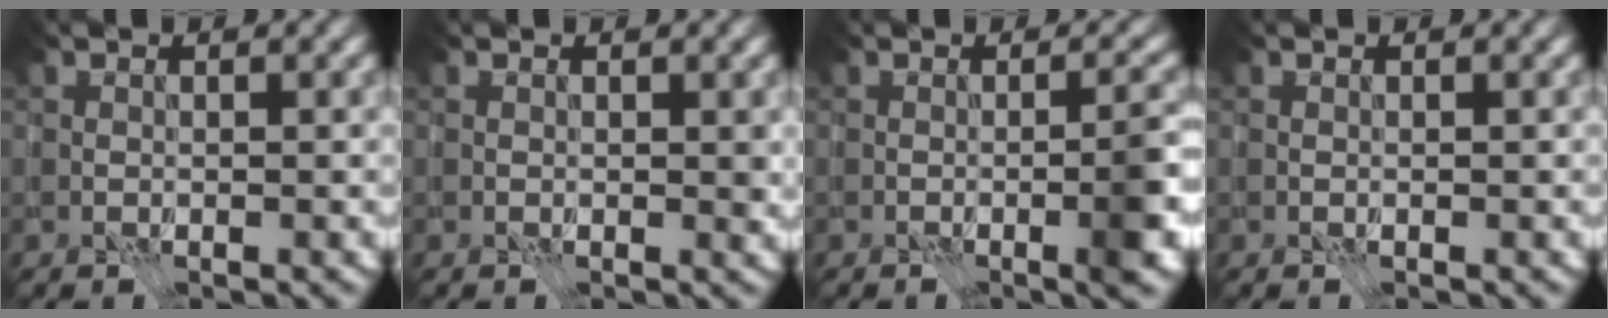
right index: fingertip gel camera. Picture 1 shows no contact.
{"total": 0.6, "force": [0.2, 0.3, 0.5], "torque": [-0.002, -0.001, 0.001]}
{"total": 3.8, "force": [-1.1, 0.8, 3.6], "torque": [-0.045, 0.010, -0.024]}
{"total": 0.0}